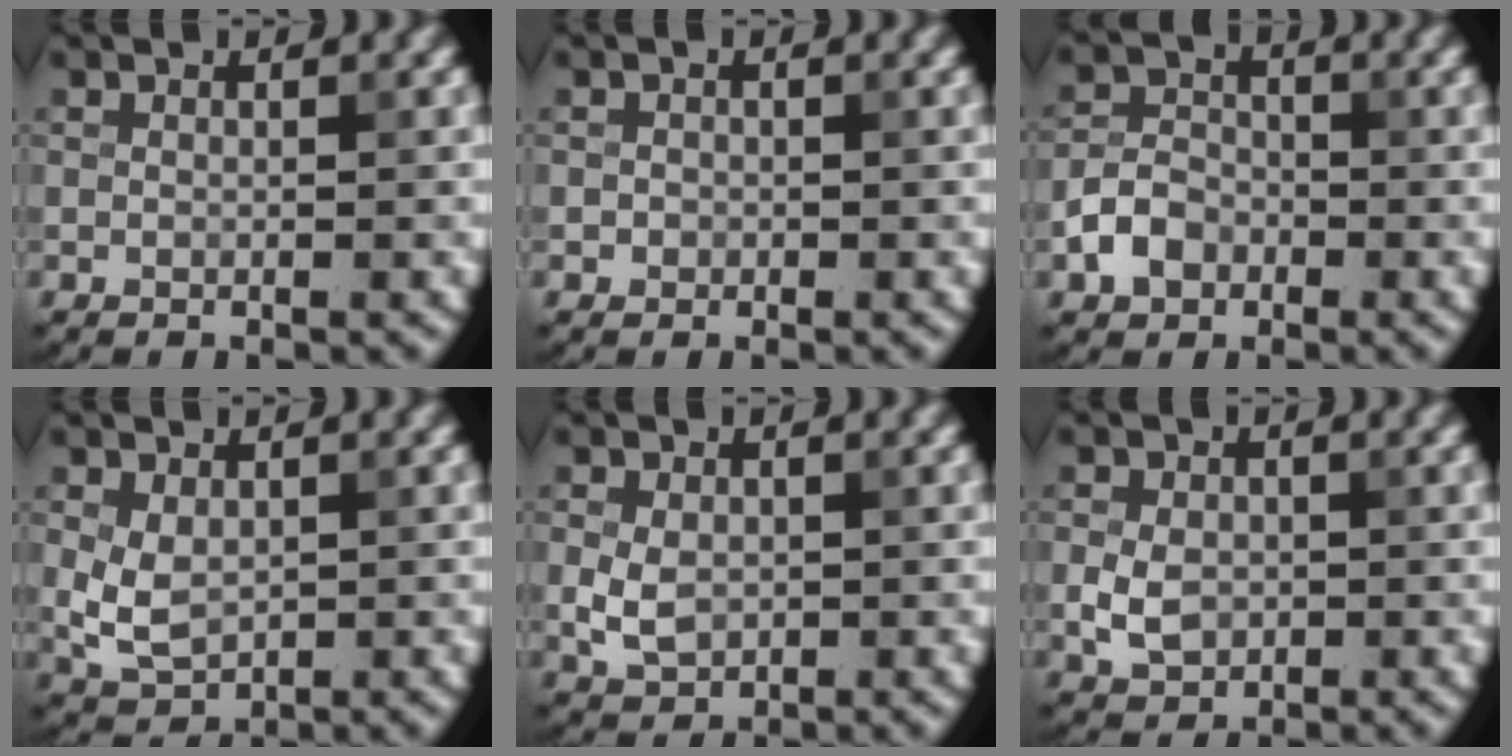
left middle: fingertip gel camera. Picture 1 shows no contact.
{"total": 0.6, "force": [-0.2, 0.6, 0.1], "torque": [0.004, -0.003, -0.004]}
{"total": 3.3, "force": [-1.5, 2.4, 1.6], "torque": [-0.028, 0.005, -0.033]}
{"total": 3.2, "force": [0.1, 2.2, 2.3], "torque": [-0.051, -0.003, 0.009]}
{"total": 3.0, "force": [-0.2, 2.3, 1.9], "torque": [-0.042, -0.003, -0.003]}
{"total": 3.1, "force": [-0.5, 2.4, 1.9], "torque": [-0.039, -0.002, -0.011]}